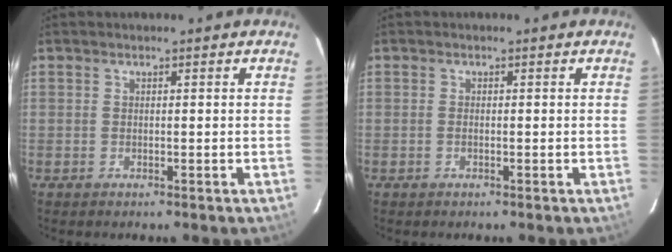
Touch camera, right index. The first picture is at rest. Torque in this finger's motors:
{"motor_torque": [-0.10, 0.05, -0.03, -0.01]}